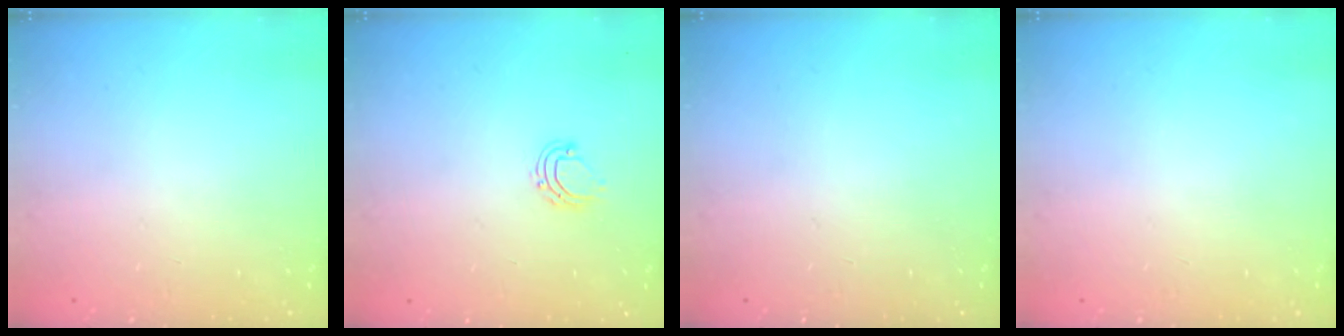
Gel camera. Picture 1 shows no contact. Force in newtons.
{"total": 6.8, "press": 6.8, "slide": 0.5}
{"total": 0.0}
{"total": 0.0}